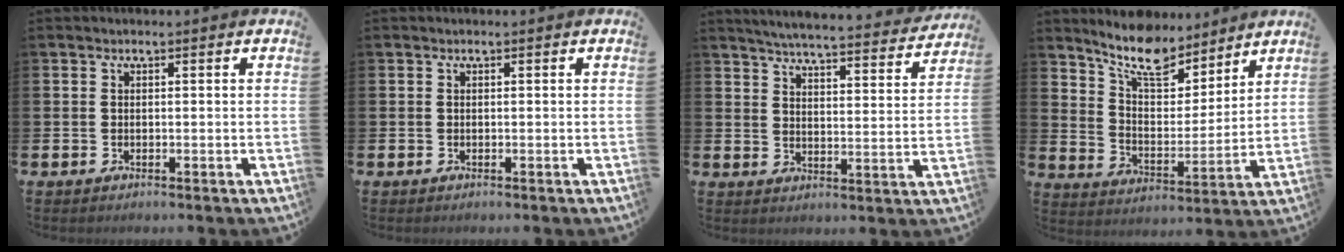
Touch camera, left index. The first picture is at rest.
{"total": 0.0}
{"total": 5.3, "force": [5.1, 0.1, 1.3], "torque": [-0.038, -0.045, 0.084]}
{"total": 10.4, "force": [9.2, 3.4, 3.5], "torque": [-0.095, -0.058, 0.163]}